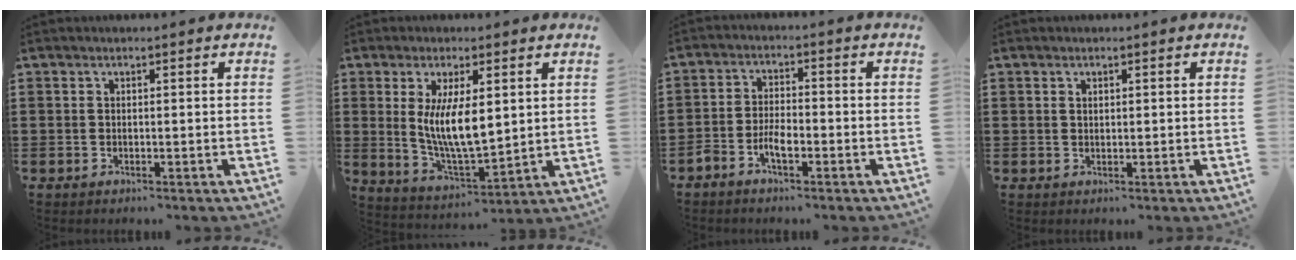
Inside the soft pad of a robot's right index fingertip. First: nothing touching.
{"total": 8.8, "force": [1.4, 3.1, 8.1], "torque": [-0.153, -0.003, 0.025]}
{"total": 3.6, "force": [-2.1, 1.3, 2.6], "torque": [-0.060, 0.002, -0.044]}
{"total": 0.7, "force": [0.4, 0.5, 0.4], "torque": [-0.009, 0.003, 0.008]}